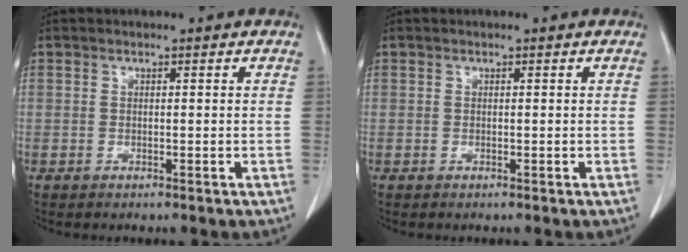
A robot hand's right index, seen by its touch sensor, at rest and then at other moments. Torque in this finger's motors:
{"motor_torque": [0.00, 0.00, 0.02, 0.00]}